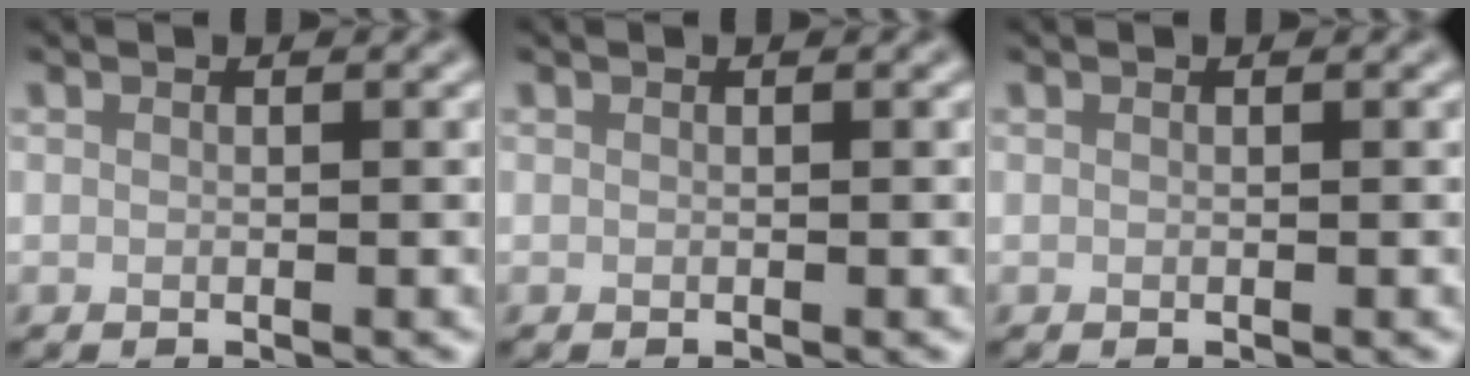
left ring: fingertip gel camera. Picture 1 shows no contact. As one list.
[{"total": 0.0}, {"total": 0.0}]